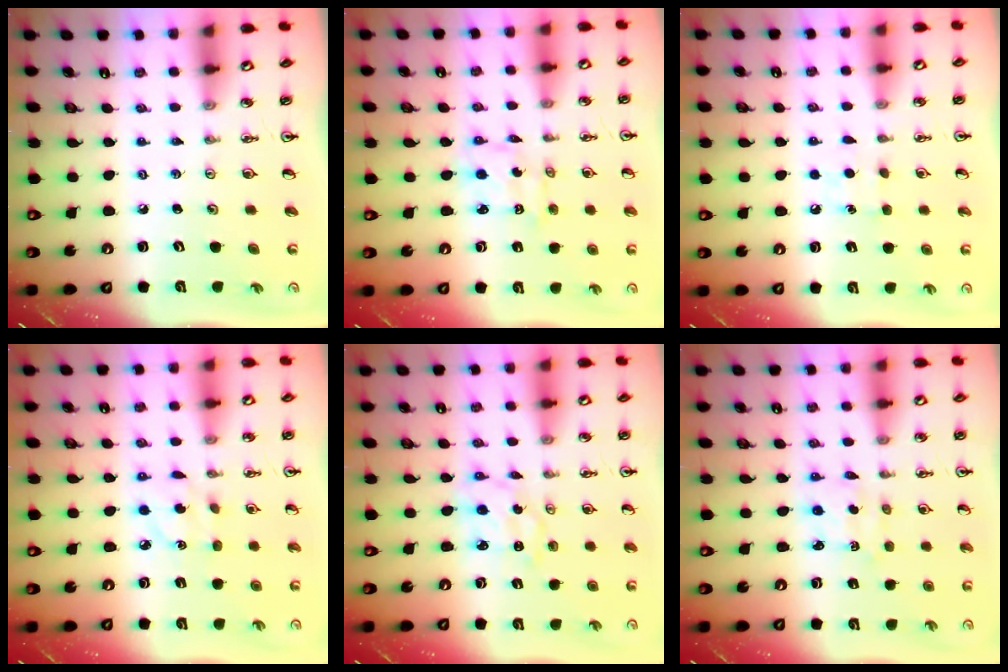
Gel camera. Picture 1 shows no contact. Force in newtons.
{"total": 1.9, "press": 1.9, "slide": 0.1}
{"total": 7.2, "press": 7.1, "slide": 0.8}
{"total": 3.7, "press": 3.7, "slide": 0.3}
{"total": 2.3, "press": 2.3, "slide": 0.2}
{"total": 2.1, "press": 2.1, "slide": 0.4}